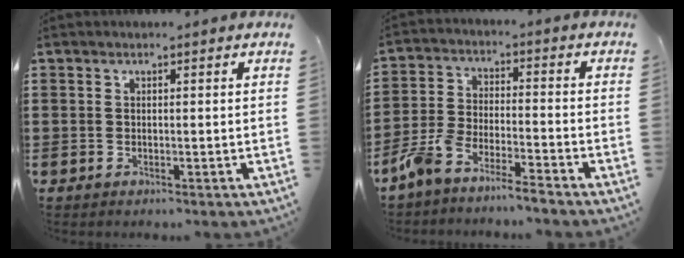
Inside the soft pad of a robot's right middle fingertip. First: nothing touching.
{"total": 6.2, "force": [-5.9, 0.0, 1.9], "torque": [-0.066, -0.010, -0.121]}